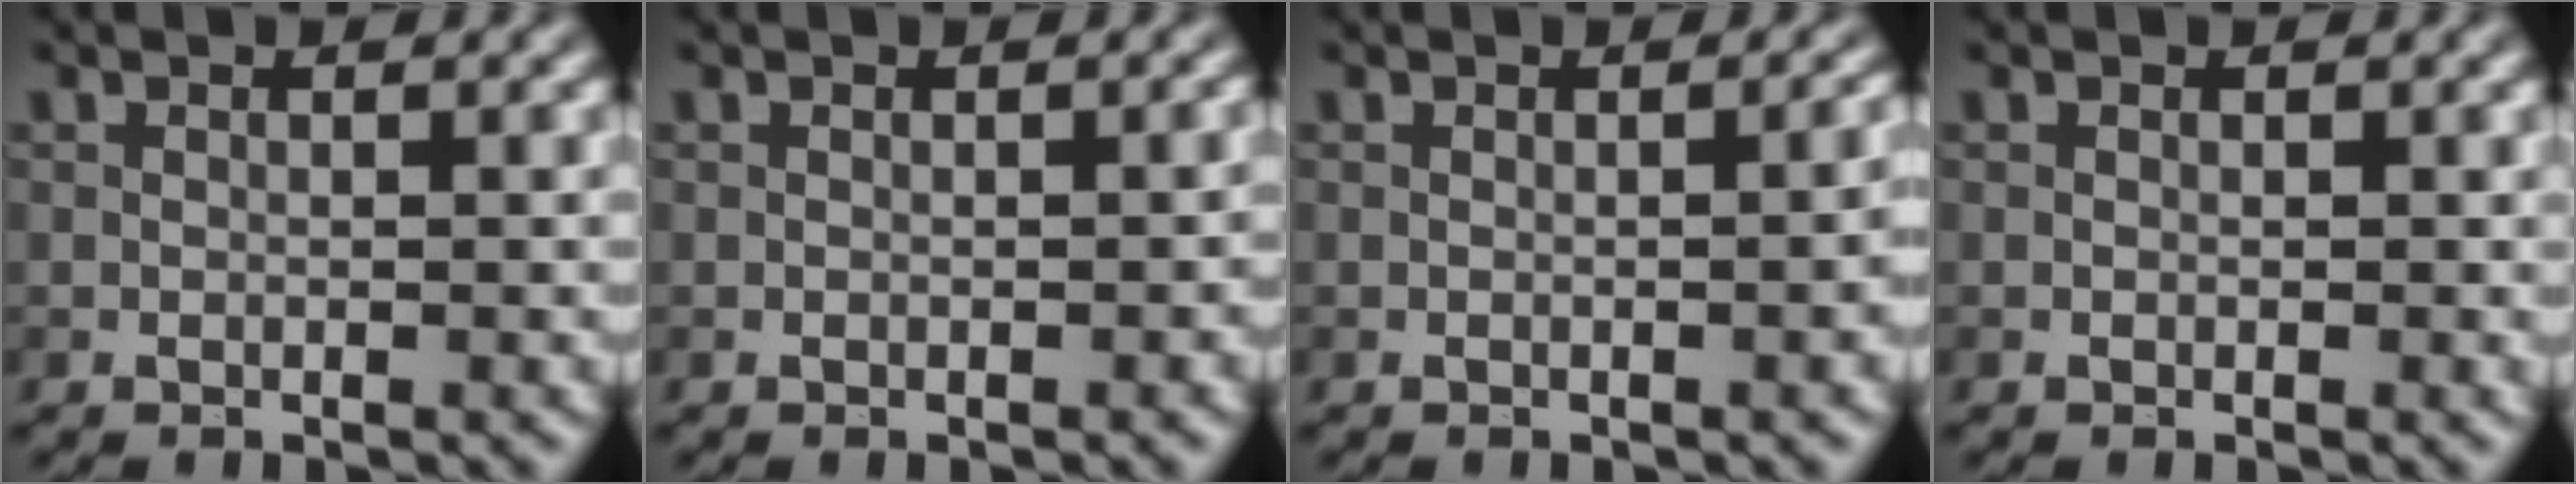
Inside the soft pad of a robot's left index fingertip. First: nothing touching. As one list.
[{"total": 0.6, "force": [-0.3, 0.2, 0.4], "torque": [-0.007, 0.001, -0.002]}, {"total": 2.1, "force": [-0.4, 0.8, 1.9], "torque": [-0.015, 0.004, -0.003]}, {"total": 0.0}]